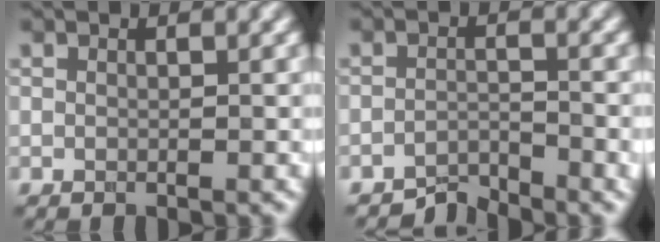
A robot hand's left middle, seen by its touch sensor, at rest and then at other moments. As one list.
[{"total": 2.6, "force": [-2.4, 0.5, 0.8], "torque": [-0.012, 0.003, -0.048]}]